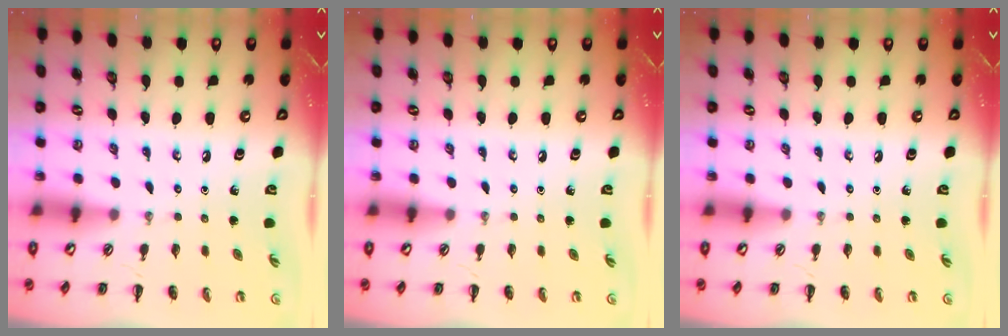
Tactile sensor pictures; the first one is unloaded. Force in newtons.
{"total": 0.0}
{"total": 0.0}